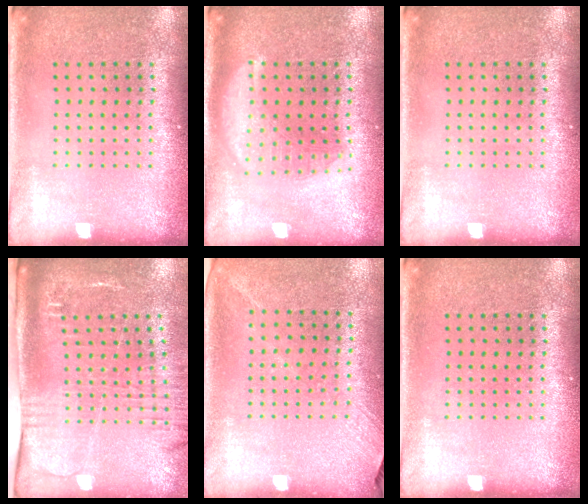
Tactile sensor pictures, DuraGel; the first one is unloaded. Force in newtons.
{"total": 2.9, "press": 2.9, "slide": 0.3}
{"total": 0.0}
{"total": 2.7, "press": 2.1, "slide": 1.7}
{"total": 1.3, "press": 1.0, "slide": 0.9}
{"total": 0.0}